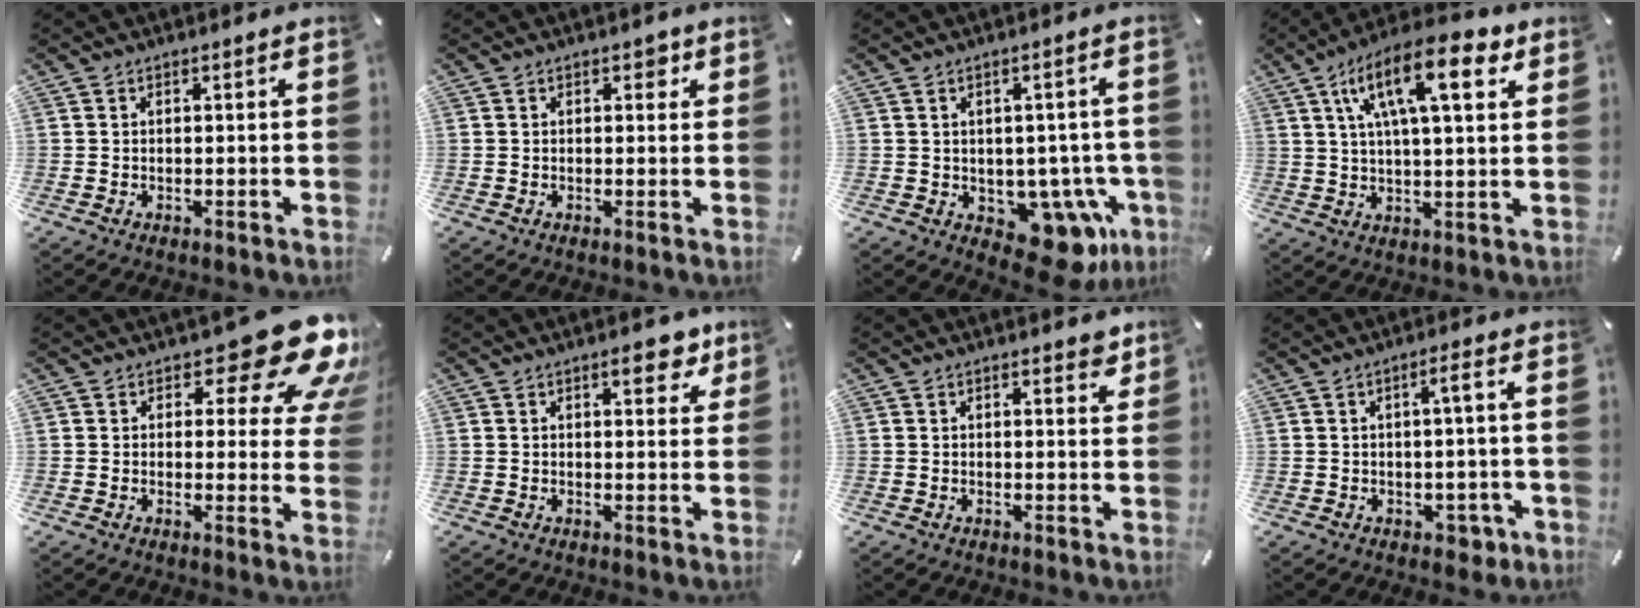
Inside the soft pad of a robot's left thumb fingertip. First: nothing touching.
{"total": 2.0, "force": [0.8, 1.4, 1.2], "torque": [-0.003, -0.002, 0.006]}
{"total": 9.8, "force": [-3.4, 6.9, 6.1], "torque": [-0.043, -0.002, -0.049]}
{"total": 16.8, "force": [7.8, 6.0, 13.6], "torque": [-0.229, -0.011, 0.124]}
{"total": 15.4, "force": [9.3, 6.5, 10.5], "torque": [-0.134, -0.066, 0.153]}
{"total": 6.5, "force": [3.8, 2.9, 4.3], "torque": [-0.047, -0.017, 0.059]}
{"total": 2.3, "force": [1.6, 1.1, 1.2], "torque": [-0.011, -0.004, 0.026]}
{"total": 4.8, "force": [-0.8, 2.3, 4.1], "torque": [-0.065, 0.009, -0.018]}